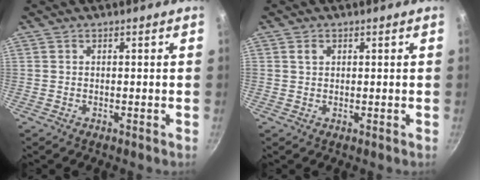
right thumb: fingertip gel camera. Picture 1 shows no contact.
{"total": 1.5, "force": [0.6, 1.1, 0.8], "torque": [-0.013, 0.000, 0.012]}